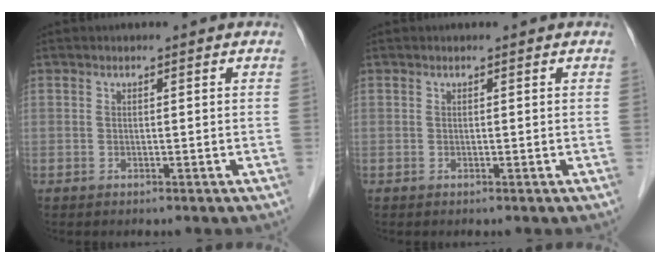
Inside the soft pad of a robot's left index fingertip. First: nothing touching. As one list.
[{"total": 0.0}]